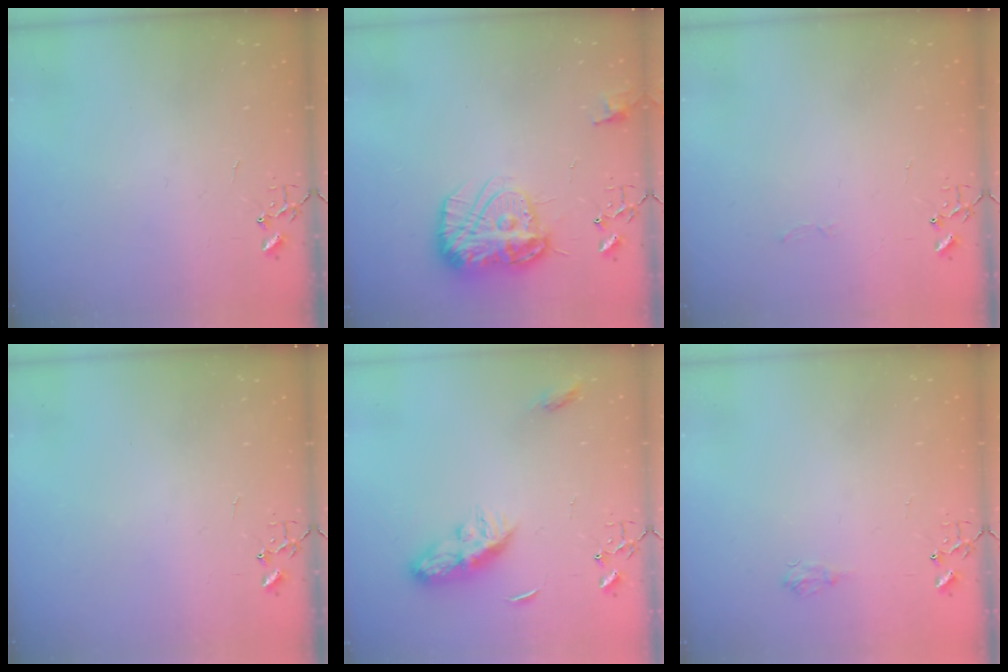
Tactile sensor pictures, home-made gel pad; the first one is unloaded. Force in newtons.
{"total": 15.6, "press": 15.5, "slide": 1.6}
{"total": 2.5, "press": 2.5, "slide": 0.4}
{"total": 0.0}
{"total": 8.8, "press": 8.8, "slide": 0.0}
{"total": 6.1, "press": 6.1, "slide": 0.8}